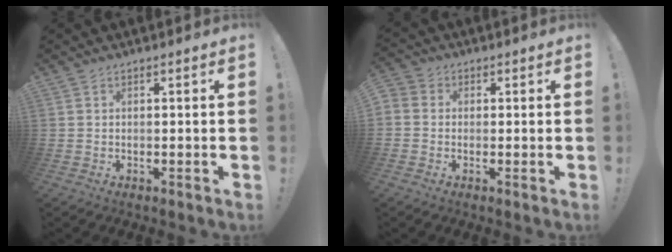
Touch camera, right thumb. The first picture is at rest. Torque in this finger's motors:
{"motor_torque": [1.85, 2.09, 1.13, 0.37, 0.18]}